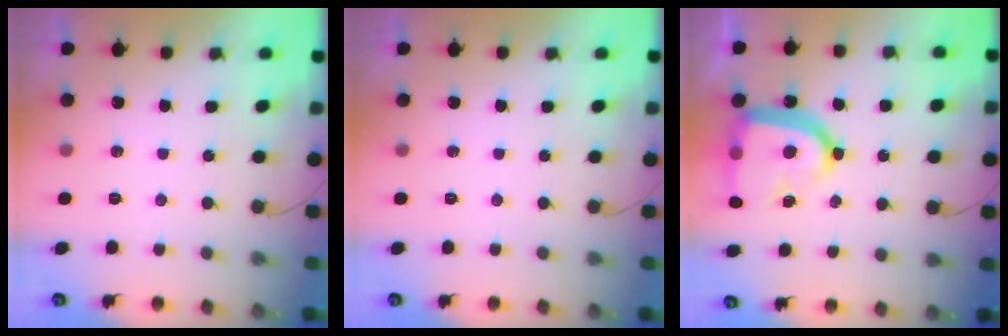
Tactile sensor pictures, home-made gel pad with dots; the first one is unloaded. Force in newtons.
{"total": 0.0}
{"total": 19.3, "press": 19.2, "slide": 1.9}